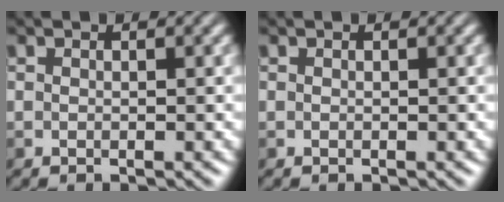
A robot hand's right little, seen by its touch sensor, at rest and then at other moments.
{"total": 0.0}